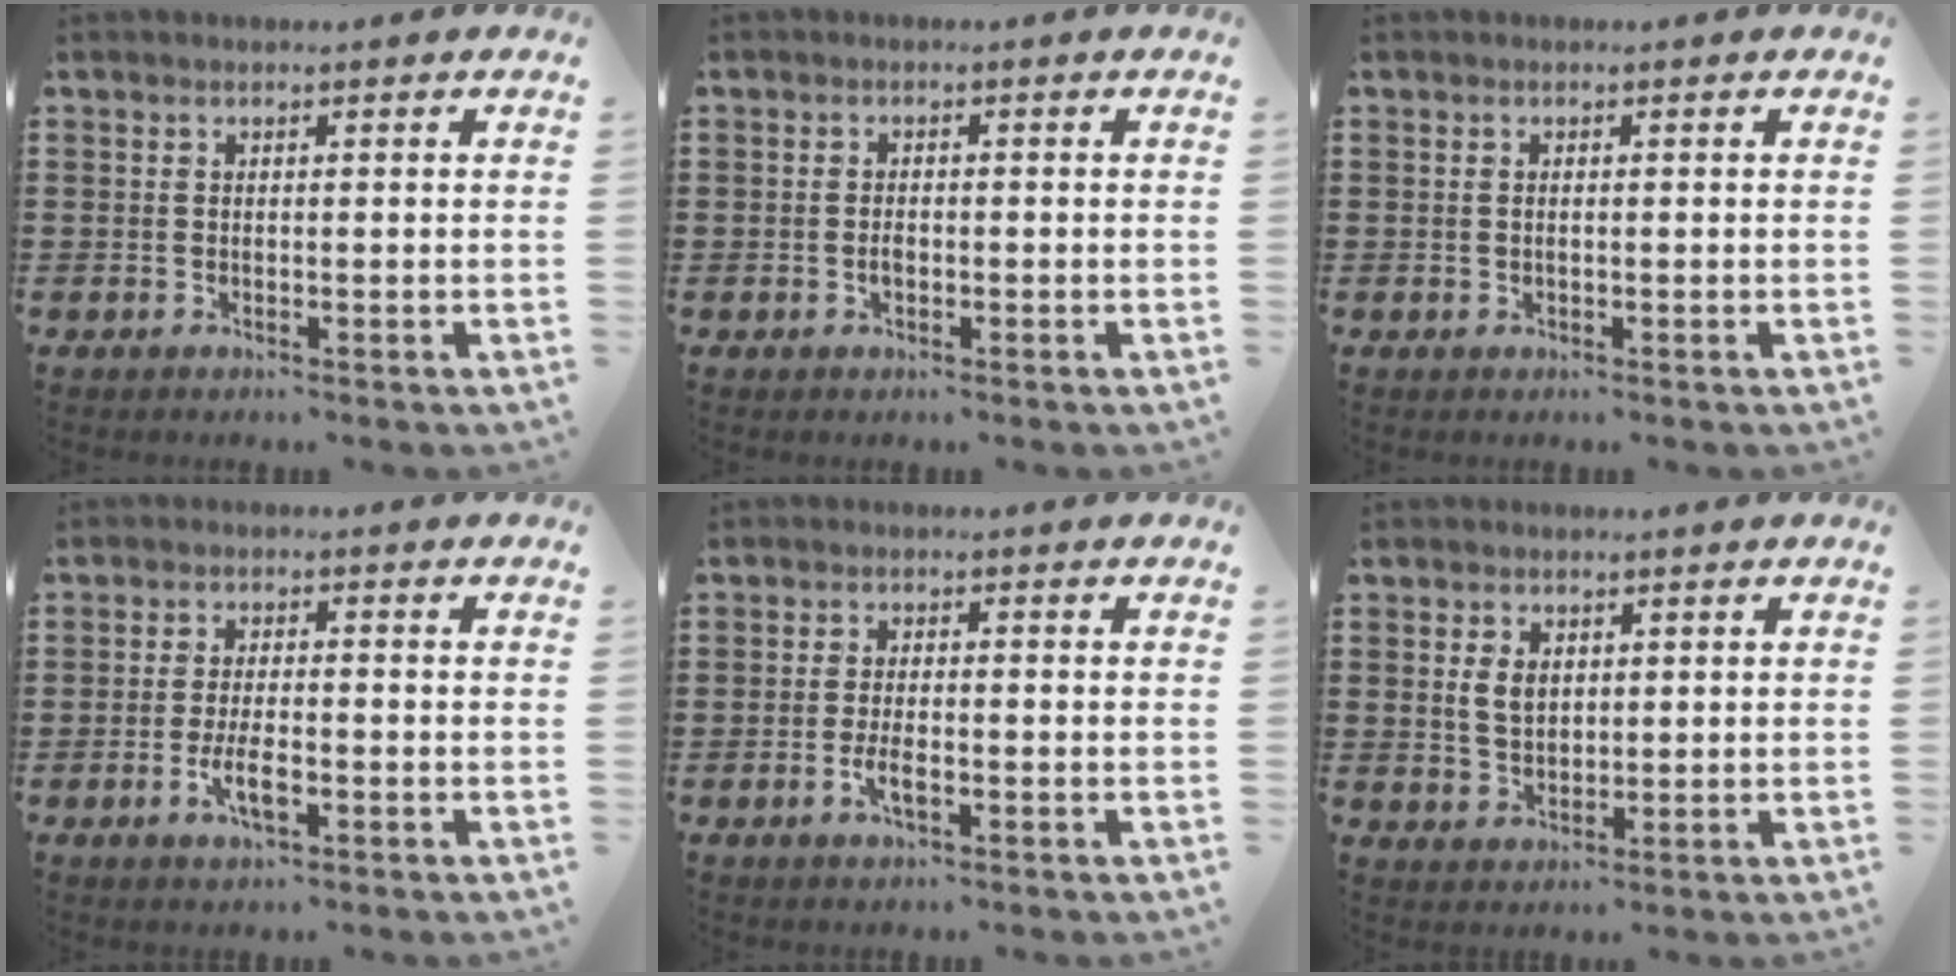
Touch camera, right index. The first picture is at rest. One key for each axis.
{"total": 1.4, "fx": -0.4, "fy": 0.7, "fz": 1.1, "tx": -0.022, "ty": -0.001, "tz": -0.008}
{"total": 0.6, "fx": 0.0, "fy": 0.3, "fz": 0.5, "tx": -0.012, "ty": 0.001, "tz": 0.000}
{"total": 4.6, "fx": -1.8, "fy": 1.4, "fz": 4.0, "tx": -0.081, "ty": -0.002, "tz": -0.034}
{"total": 3.1, "fx": -1.2, "fy": 0.9, "fz": 2.7, "tx": -0.054, "ty": -0.003, "tz": -0.023}
{"total": 3.5, "fx": 0.8, "fy": 2.3, "fz": 2.5, "tx": -0.056, "ty": 0.008, "tz": 0.014}